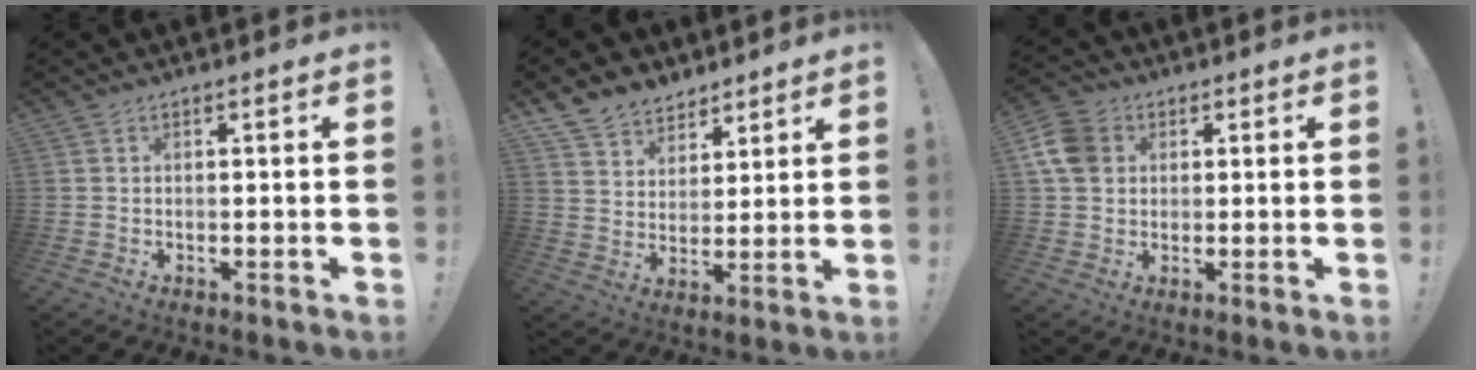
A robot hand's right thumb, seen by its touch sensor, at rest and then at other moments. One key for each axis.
{"total": 9.2, "fx": 7.1, "fy": 5.7, "fz": 1.1, "tx": -0.030, "ty": -0.051, "tz": 0.144}
{"total": 9.3, "fx": 2.3, "fy": 7.5, "fz": 5.0, "tx": -0.089, "ty": 0.001, "tz": 0.048}